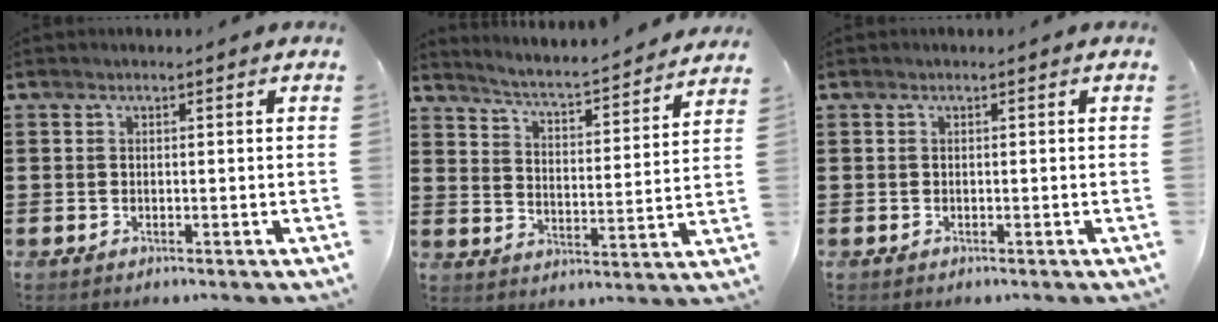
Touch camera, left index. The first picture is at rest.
{"total": 3.8, "force": [3.7, -0.5, 1.0], "torque": [-0.039, -0.038, 0.053]}
{"total": 0.0}